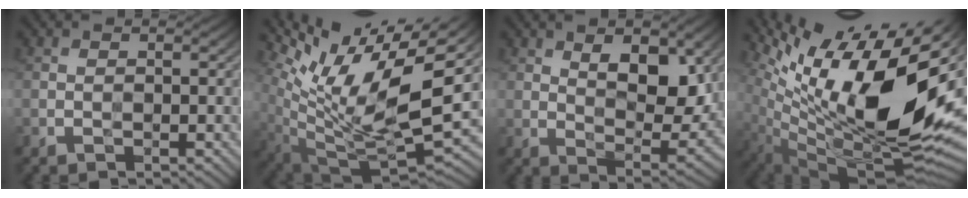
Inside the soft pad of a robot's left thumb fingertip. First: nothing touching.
{"total": 14.7, "force": [5.5, 5.2, 12.6], "torque": [-0.250, -0.007, 0.097]}
{"total": 9.7, "force": [4.2, 4.5, 7.5], "torque": [-0.129, -0.008, 0.078]}
{"total": 19.5, "force": [4.6, 8.2, 17.0], "torque": [-0.273, 0.001, 0.096]}